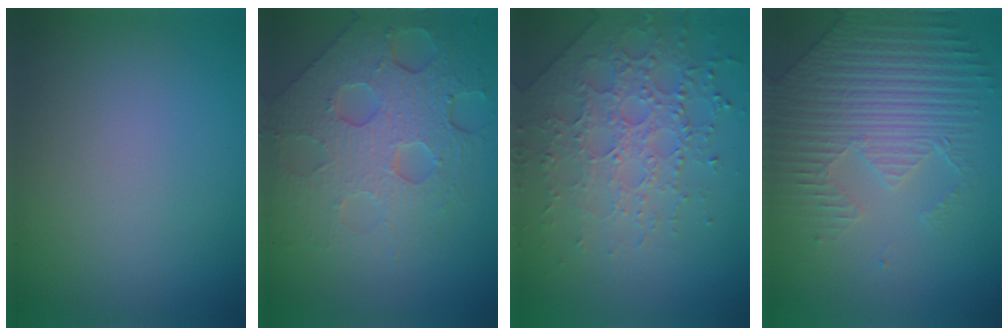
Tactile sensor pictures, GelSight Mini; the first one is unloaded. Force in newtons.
{"total": 8.0, "press": 5.5, "slide": 5.9}
{"total": 4.2, "press": 4.1, "slide": 0.7}
{"total": 4.2, "press": 4.1, "slide": 1.0}